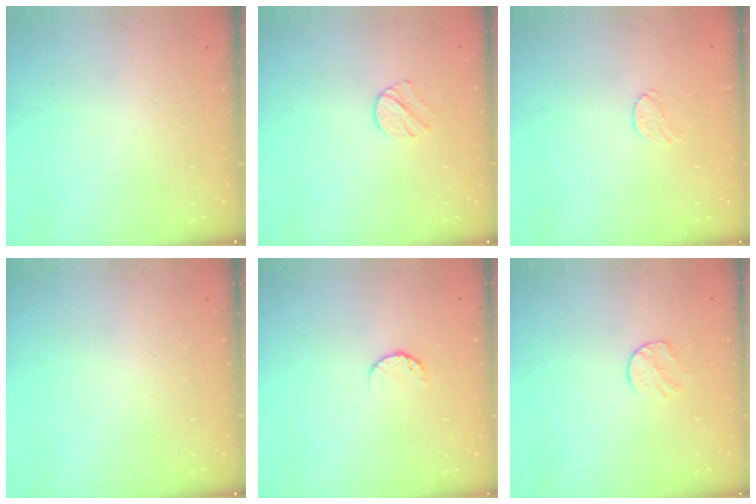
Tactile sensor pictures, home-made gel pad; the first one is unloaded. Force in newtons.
{"total": 6.1, "press": 6.1, "slide": 0.7}
{"total": 6.7, "press": 6.7, "slide": 0.5}
{"total": 0.0}
{"total": 6.0, "press": 5.9, "slide": 0.6}
{"total": 6.5, "press": 6.5, "slide": 0.6}